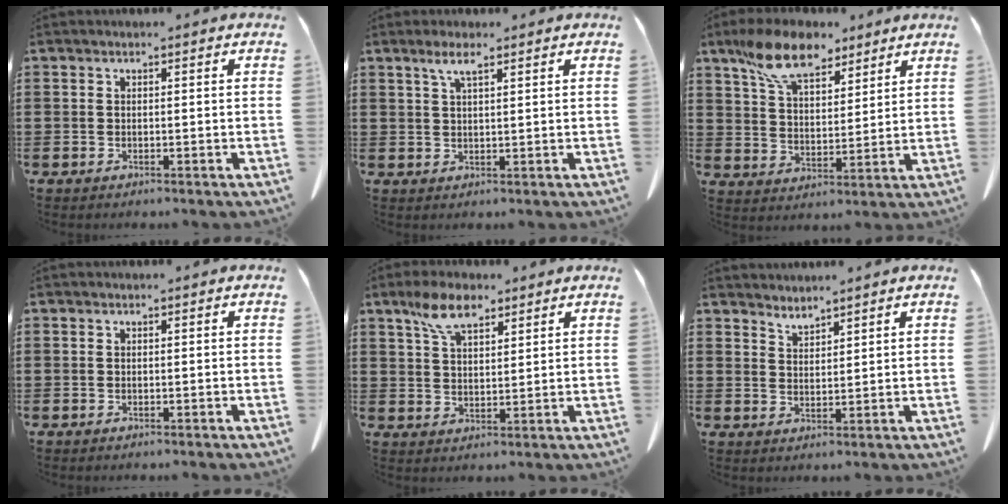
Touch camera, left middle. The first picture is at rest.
{"total": 3.3, "force": [2.1, 0.6, 2.5], "torque": [-0.053, 0.006, 0.035]}
{"total": 10.5, "force": [7.8, 4.3, 5.6], "torque": [-0.124, -0.011, 0.146]}
{"total": 0.0}
{"total": 7.0, "force": [4.6, 3.0, 4.2], "torque": [-0.095, 0.006, 0.085]}
{"total": 2.5, "force": [2.5, -0.1, -0.2], "torque": [-0.002, -0.008, 0.048]}